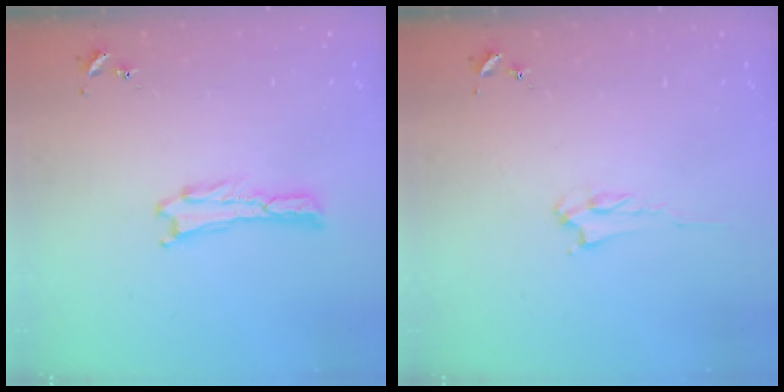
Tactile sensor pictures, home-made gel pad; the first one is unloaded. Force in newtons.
{"total": 2.0, "press": 1.9, "slide": 0.3}